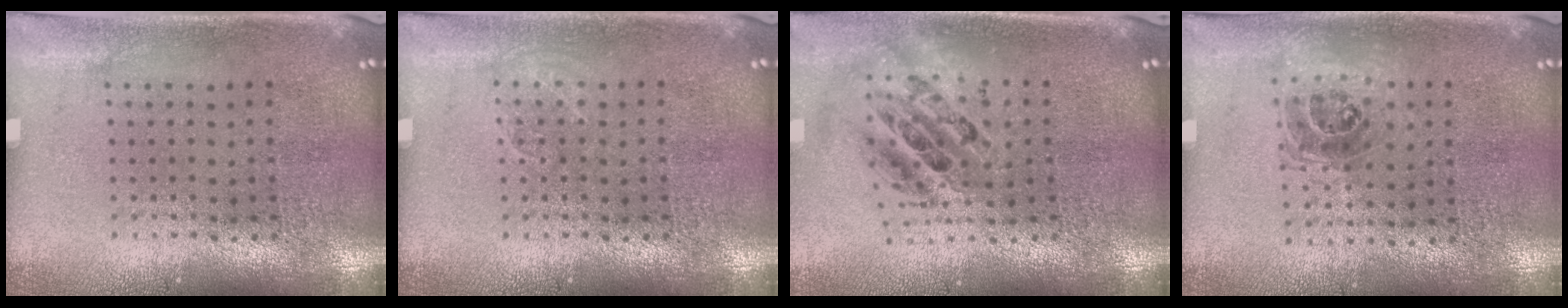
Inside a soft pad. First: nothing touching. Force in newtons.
{"total": 0.8, "press": 0.8, "slide": 0.0}
{"total": 2.1, "press": 1.6, "slide": 1.4}
{"total": 1.0, "press": 1.0, "slide": 0.3}